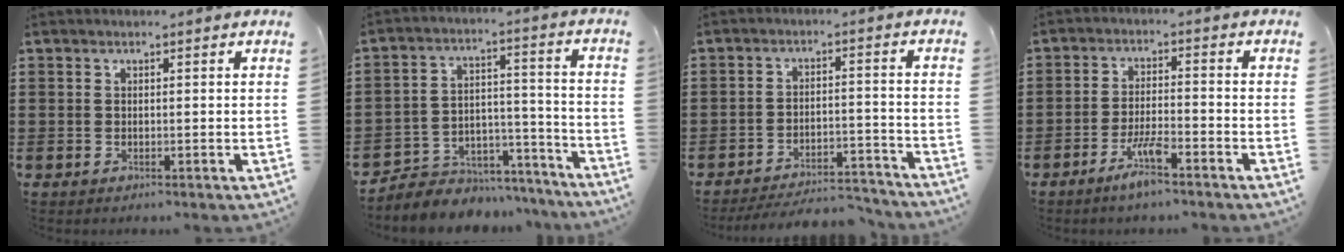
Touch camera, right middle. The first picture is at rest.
{"total": 5.3, "force": [-4.7, 2.5, 0.2], "torque": [-0.008, 0.015, -0.093]}
{"total": 5.3, "force": [-5.1, 0.4, 1.4], "torque": [-0.038, -0.004, -0.104]}
{"total": 5.2, "force": [-3.6, 0.7, 3.6], "torque": [-0.080, -0.001, -0.069]}